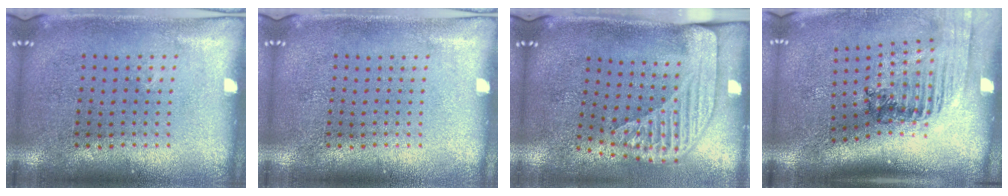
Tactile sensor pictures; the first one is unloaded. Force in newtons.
{"total": 0.0}
{"total": 2.3, "press": 1.8, "slide": 1.5}
{"total": 1.7, "press": 1.4, "slide": 1.0}